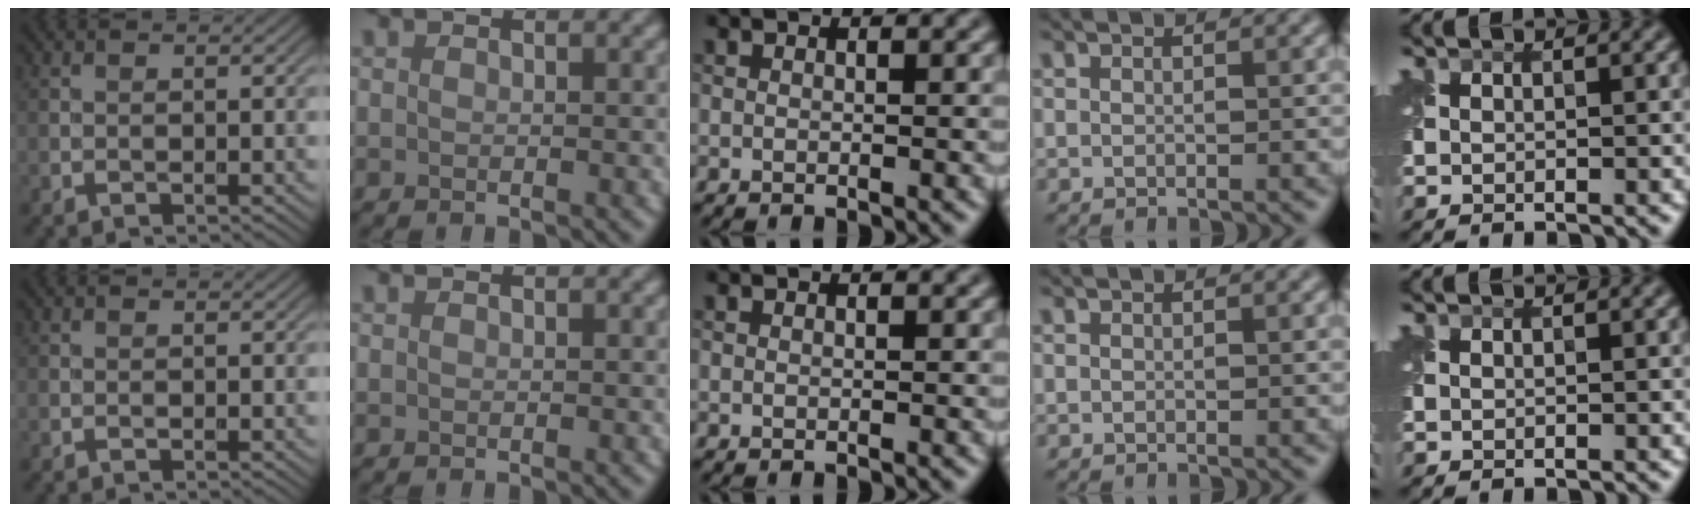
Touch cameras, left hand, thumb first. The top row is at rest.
{}